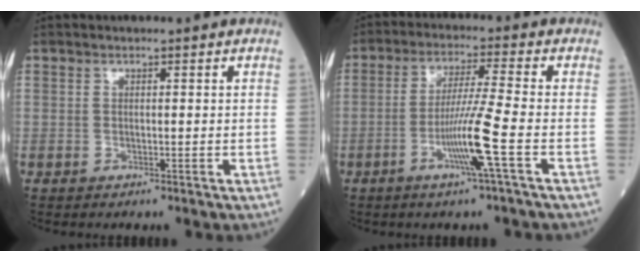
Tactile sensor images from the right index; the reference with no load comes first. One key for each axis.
{"total": 8.2, "fx": -3.0, "fy": -1.7, "fz": 7.4, "tx": -0.144, "ty": -0.010, "tz": -0.058}